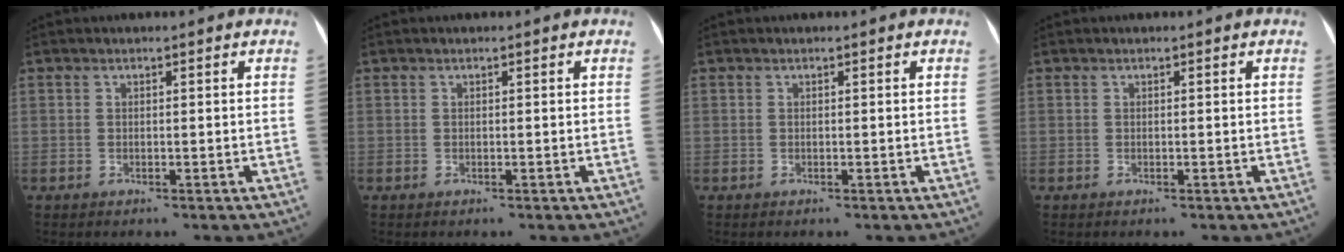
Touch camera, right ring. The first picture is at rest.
{"total": 0.0}
{"total": 0.0}
{"total": 0.0}